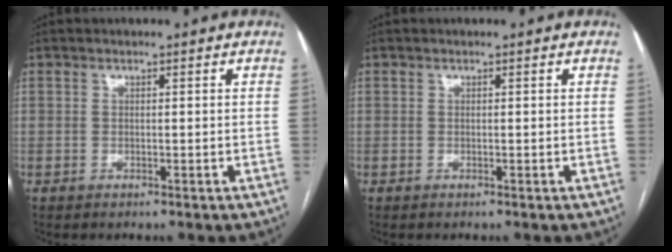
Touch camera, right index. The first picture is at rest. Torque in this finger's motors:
{"motor_torque": [0.00, 0.00, 0.00, 0.00]}